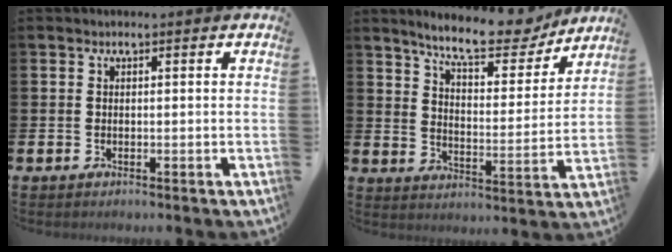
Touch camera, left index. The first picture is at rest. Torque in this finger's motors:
{"motor_torque": [0.84, -0.94, 0.71, 0.18]}